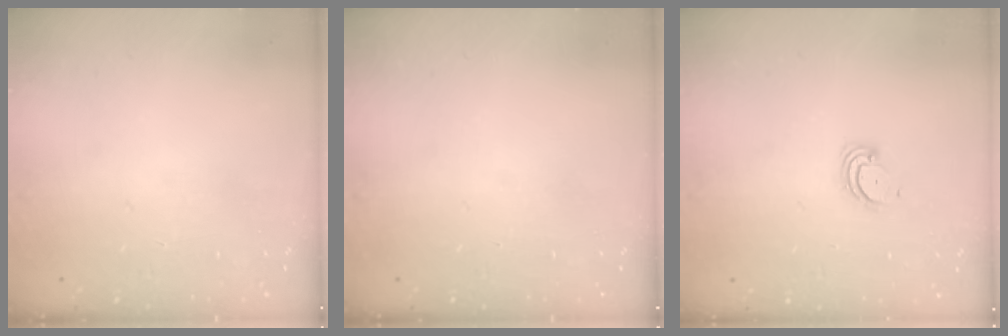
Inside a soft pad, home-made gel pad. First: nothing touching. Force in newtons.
{"total": 0.0}
{"total": 3.1, "press": 3.1, "slide": 0.3}